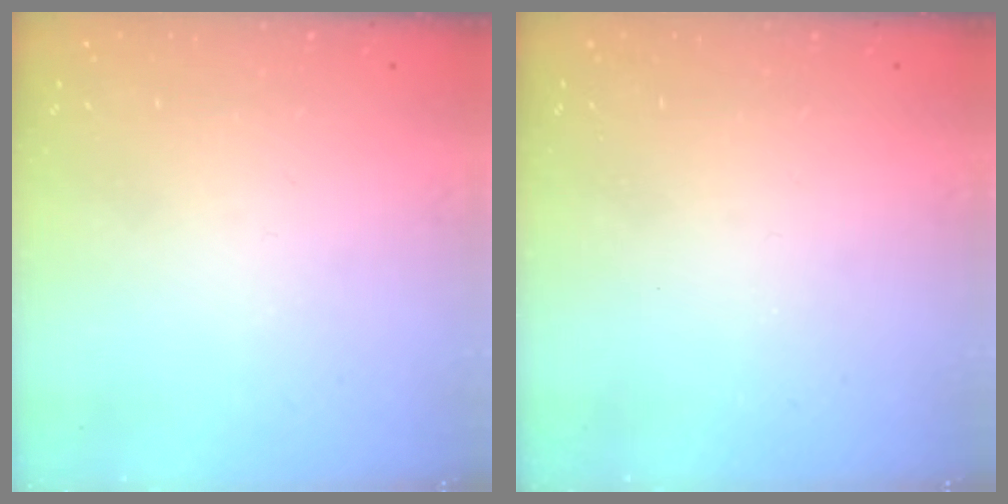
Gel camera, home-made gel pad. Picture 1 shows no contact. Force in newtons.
{"total": 0.0}